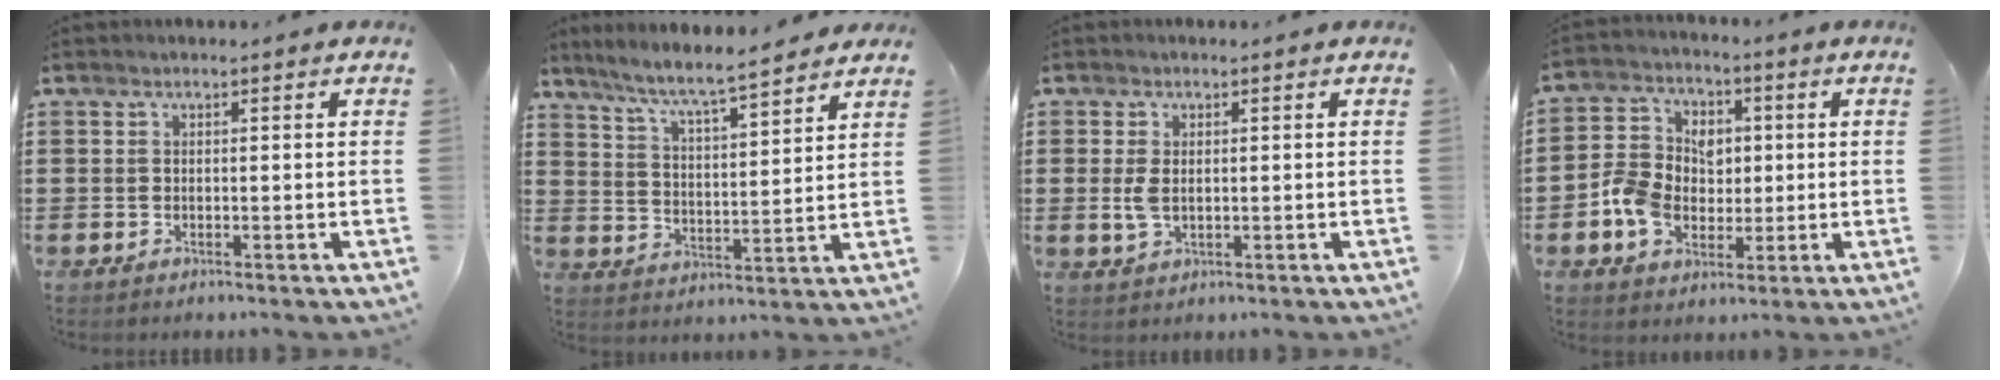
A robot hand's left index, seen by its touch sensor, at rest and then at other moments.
{"total": 6.6, "force": [5.9, 0.0, 3.0], "torque": [-0.084, -0.037, 0.098]}
{"total": 2.9, "force": [0.0, 1.6, 2.4], "torque": [-0.063, -0.002, -0.004]}
{"total": 7.6, "force": [-1.1, 6.6, 3.7], "torque": [-0.103, 0.018, -0.021]}